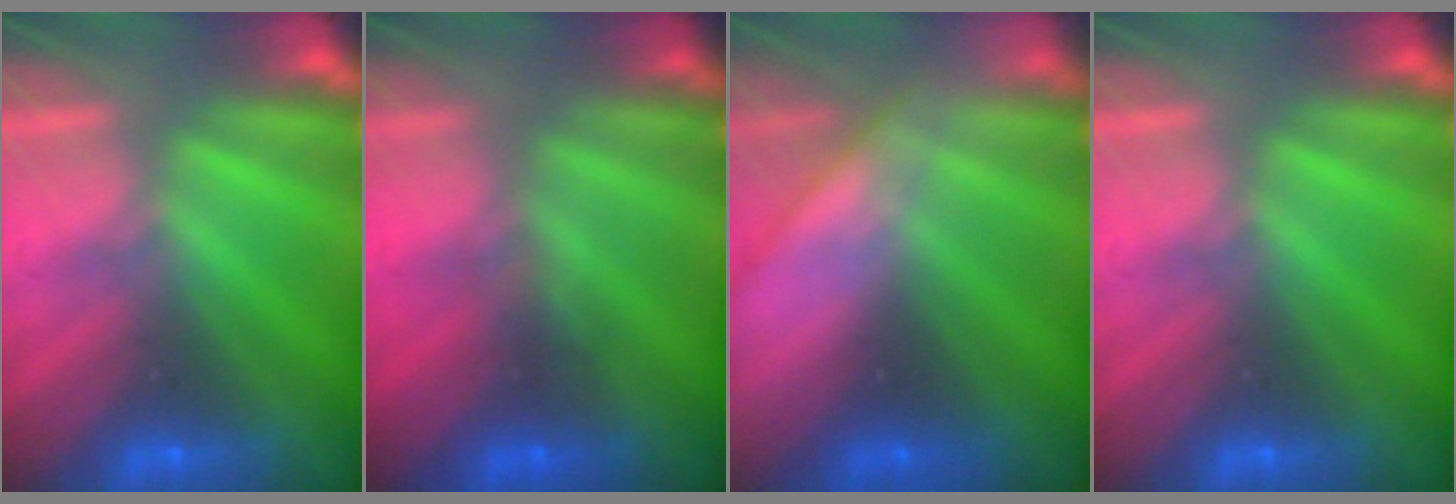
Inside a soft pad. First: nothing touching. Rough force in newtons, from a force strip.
{"total": 1.2}
{"total": 2.9}
{"total": 0.0}